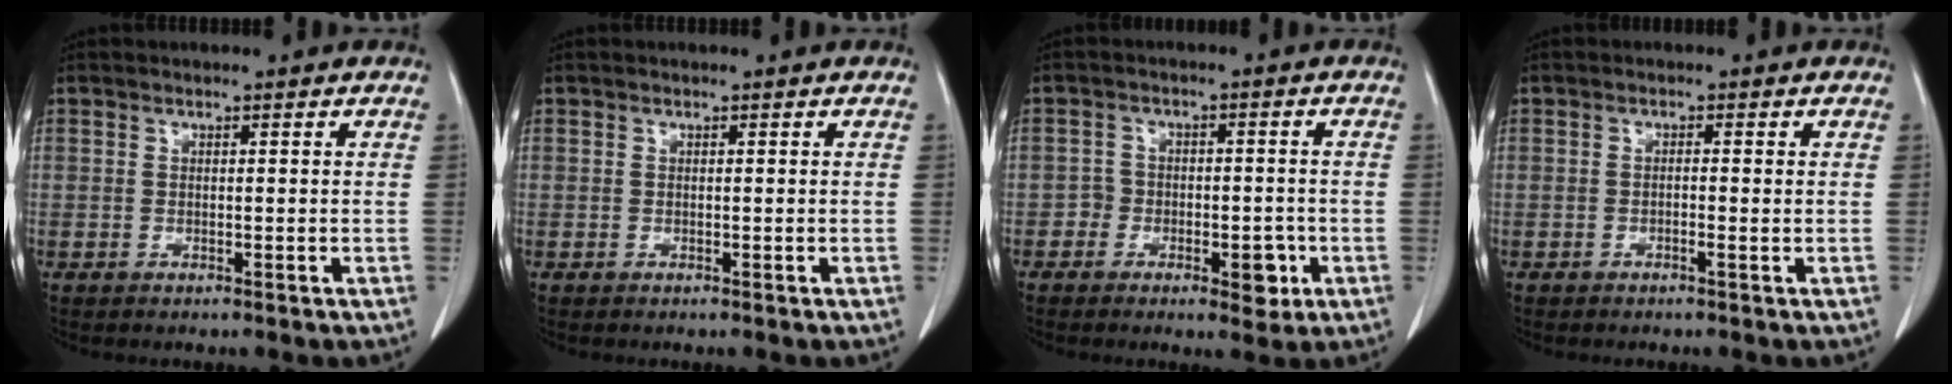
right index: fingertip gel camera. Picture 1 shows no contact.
{"total": 0.0}
{"total": 5.1, "force": [-2.3, 3.3, 3.2], "torque": [-0.027, 0.011, -0.032]}
{"total": 1.0, "force": [-0.4, 0.0, 1.0], "torque": [-0.018, 0.000, -0.006]}